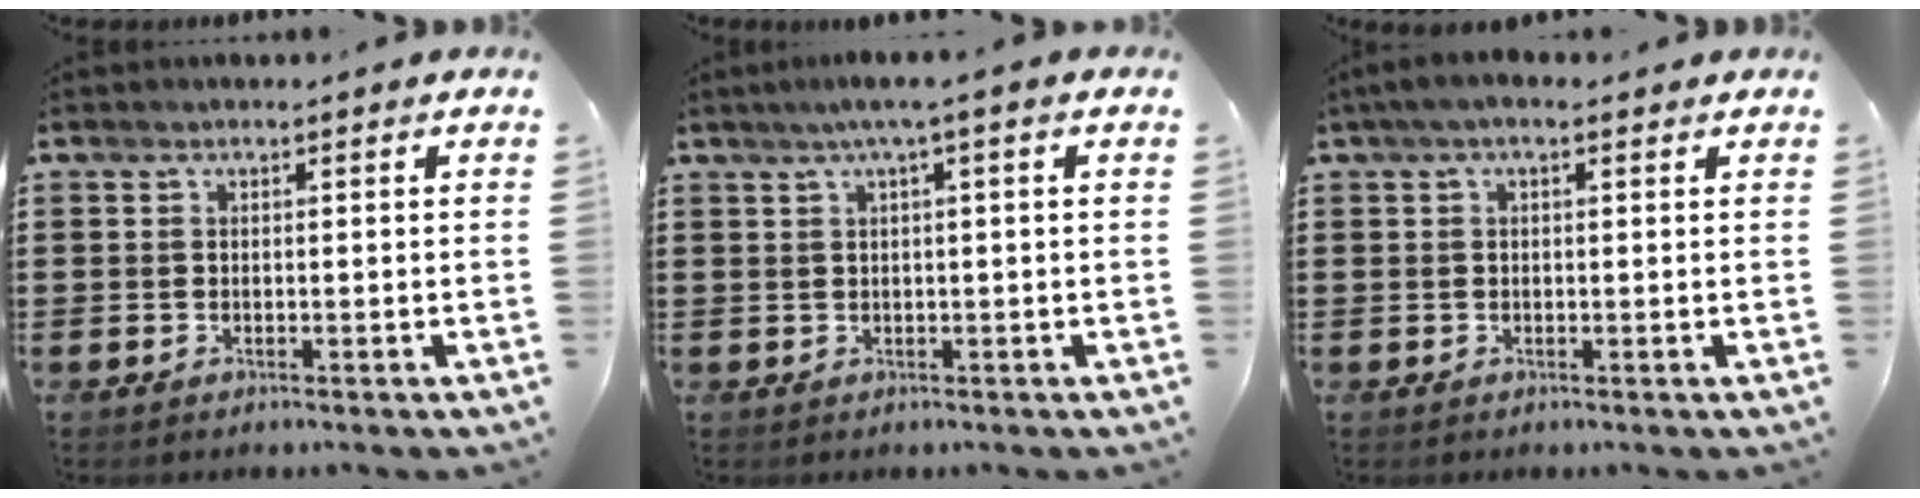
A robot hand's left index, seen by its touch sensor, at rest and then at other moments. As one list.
[{"total": 2.2, "force": [0.4, -0.2, 2.2], "torque": [-0.039, -0.001, 0.006]}, {"total": 2.0, "force": [0.6, 1.0, 1.5], "torque": [-0.033, 0.007, 0.009]}]